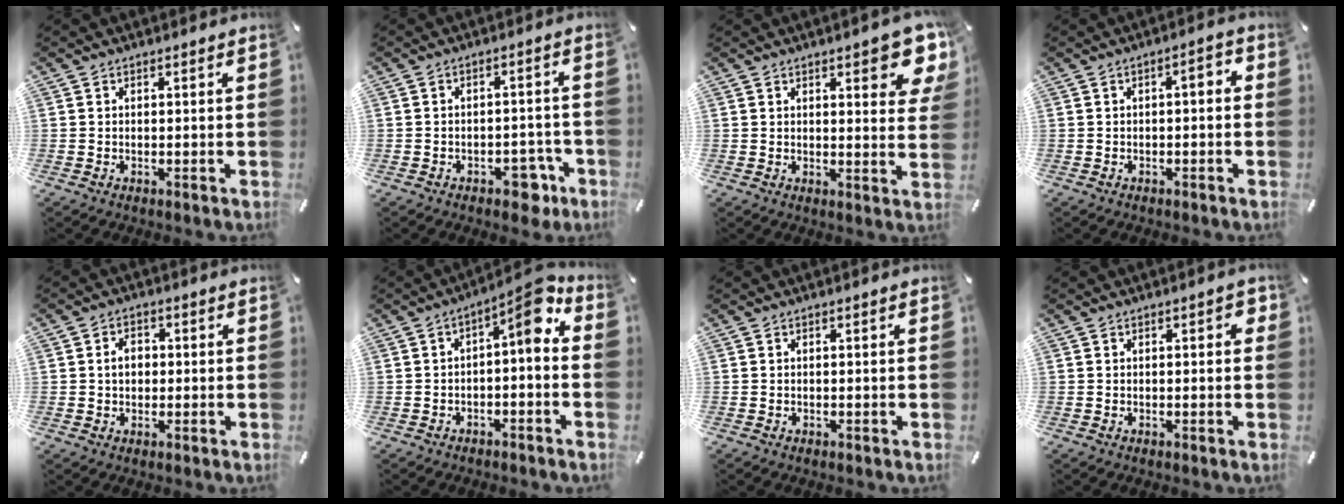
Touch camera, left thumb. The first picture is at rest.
{"total": 6.7, "force": [-4.0, 3.8, 3.8], "torque": [-0.037, 0.021, -0.069]}
{"total": 9.5, "force": [5.5, 3.0, 7.2], "torque": [-0.088, -0.032, 0.088]}
{"total": 3.4, "force": [-1.0, 1.4, 2.9], "torque": [-0.054, 0.015, -0.022]}
{"total": 3.9, "force": [0.0, 3.1, 2.4], "torque": [-0.039, 0.006, -0.005]}
{"total": 8.2, "force": [1.5, 2.8, 7.6], "torque": [-0.114, -0.015, 0.018]}
{"total": 0.0}
{"total": 2.0, "force": [0.0, 0.8, 1.8], "torque": [-0.028, 0.003, -0.003]}